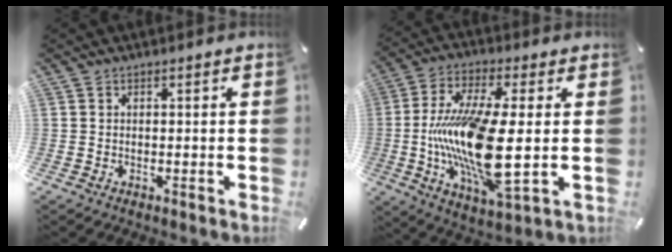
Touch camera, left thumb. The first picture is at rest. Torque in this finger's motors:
{"motor_torque": [-0.27, 2.74, 1.88, -0.89, 1.00]}